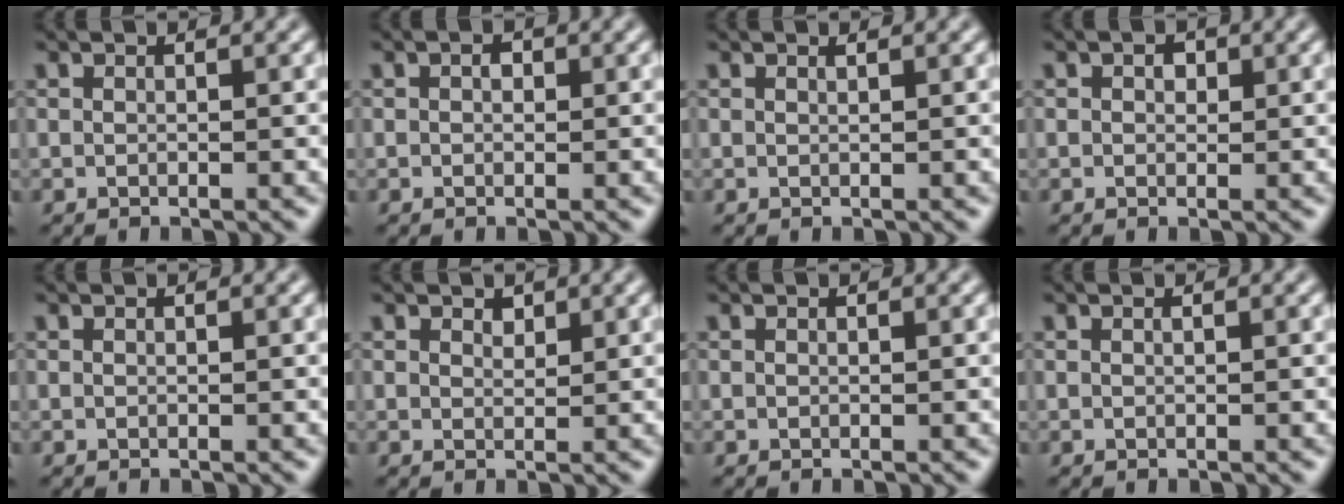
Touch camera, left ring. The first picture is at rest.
{"total": 0.9, "force": [0.2, 0.7, 0.5], "torque": [-0.007, -0.002, -0.001]}
{"total": 0.0}
{"total": 1.2, "force": [0.5, 0.8, 0.7], "torque": [-0.008, 0.000, 0.001]}
{"total": 0.0}
{"total": 0.9, "force": [0.8, 0.5, 0.3], "torque": [-0.004, 0.000, 0.012]}
{"total": 0.0}
{"total": 0.0}